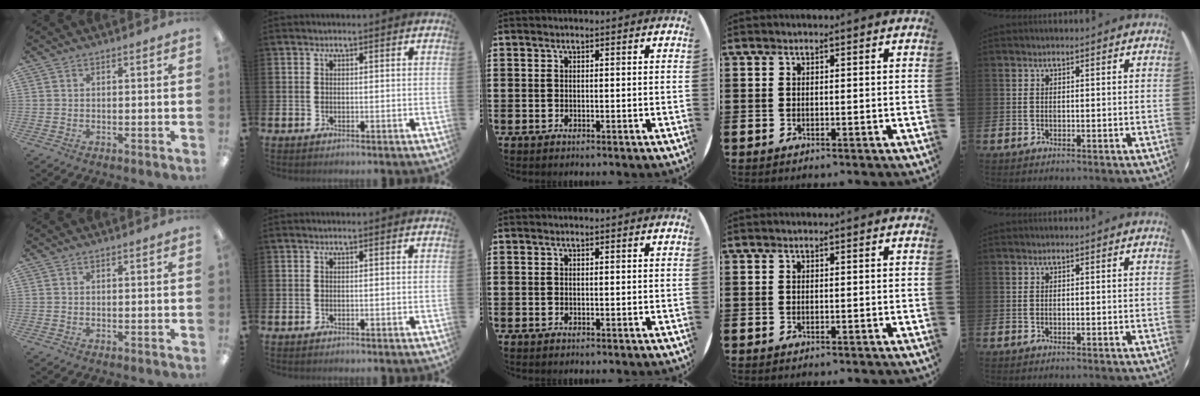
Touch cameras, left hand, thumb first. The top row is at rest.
{}